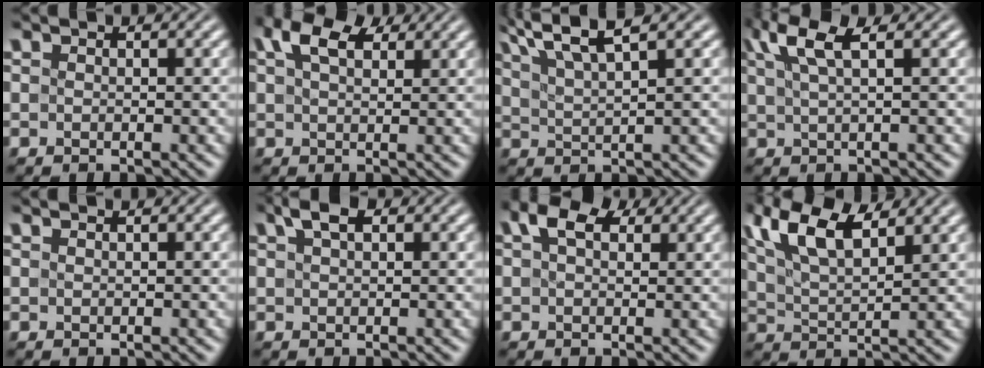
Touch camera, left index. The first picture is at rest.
{"total": 4.9, "force": [2.7, 2.5, 3.2], "torque": [-0.062, 0.015, 0.045]}
{"total": 5.2, "force": [3.5, 1.0, 3.6], "torque": [-0.064, 0.017, 0.064]}
{"total": 4.2, "force": [2.2, 1.0, 3.4], "torque": [-0.062, 0.011, 0.041]}
{"total": 0.0}
{"total": 2.2, "force": [1.2, 1.0, 1.5], "torque": [-0.026, 0.007, 0.020]}
{"total": 4.1, "force": [1.7, 2.5, 2.7], "torque": [-0.050, 0.010, 0.020]}
{"total": 7.7, "force": [4.6, 2.8, 5.5], "torque": [-0.111, 0.017, 0.078]}